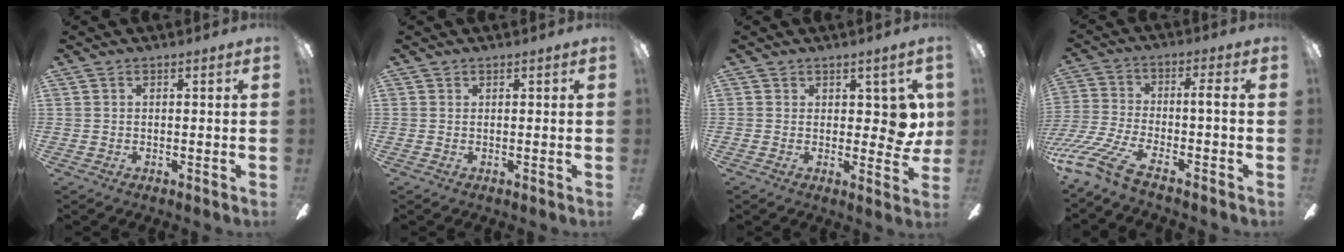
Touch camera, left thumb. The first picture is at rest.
{"total": 0.0}
{"total": 7.2, "force": [1.8, 4.0, 5.7], "torque": [-0.060, -0.004, 0.033]}
{"total": 11.4, "force": [-6.4, 1.8, 9.3], "torque": [-0.204, 0.001, -0.127]}